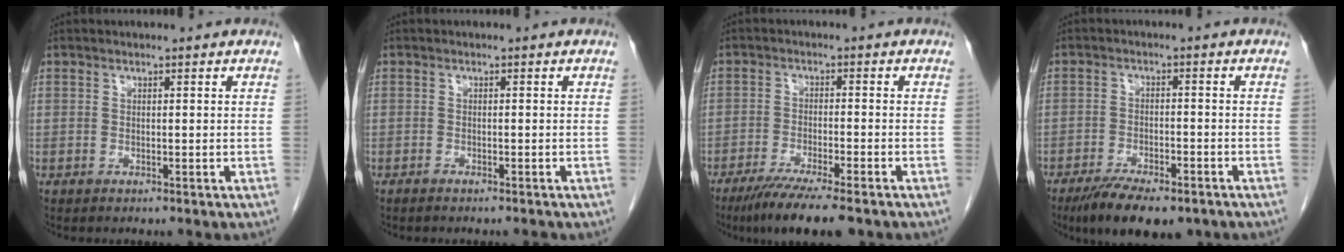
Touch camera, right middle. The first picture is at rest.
{"total": 1.6, "force": [-1.4, 0.1, 0.7], "torque": [-0.011, -0.002, -0.020]}
{"total": 9.2, "force": [-7.0, 0.5, 6.0], "torque": [-0.094, -0.023, -0.110]}
{"total": 10.2, "force": [-7.4, 3.2, 6.2], "torque": [-0.094, -0.013, -0.113]}